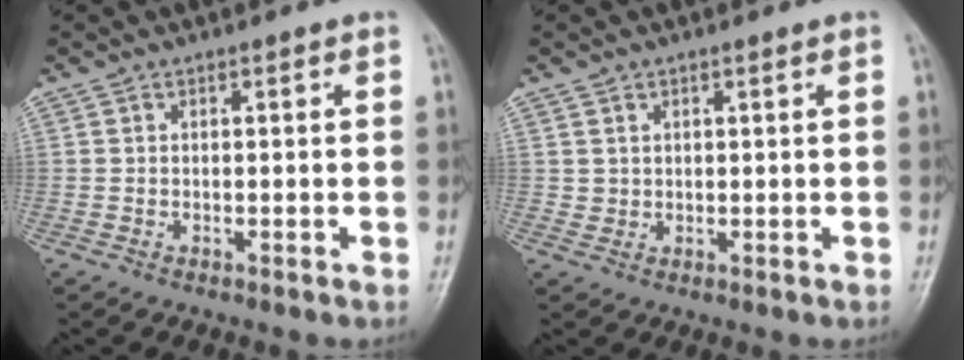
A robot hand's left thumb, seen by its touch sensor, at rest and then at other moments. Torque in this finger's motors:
{"motor_torque": [0.05, -0.10, -0.12, -0.08, -0.03]}